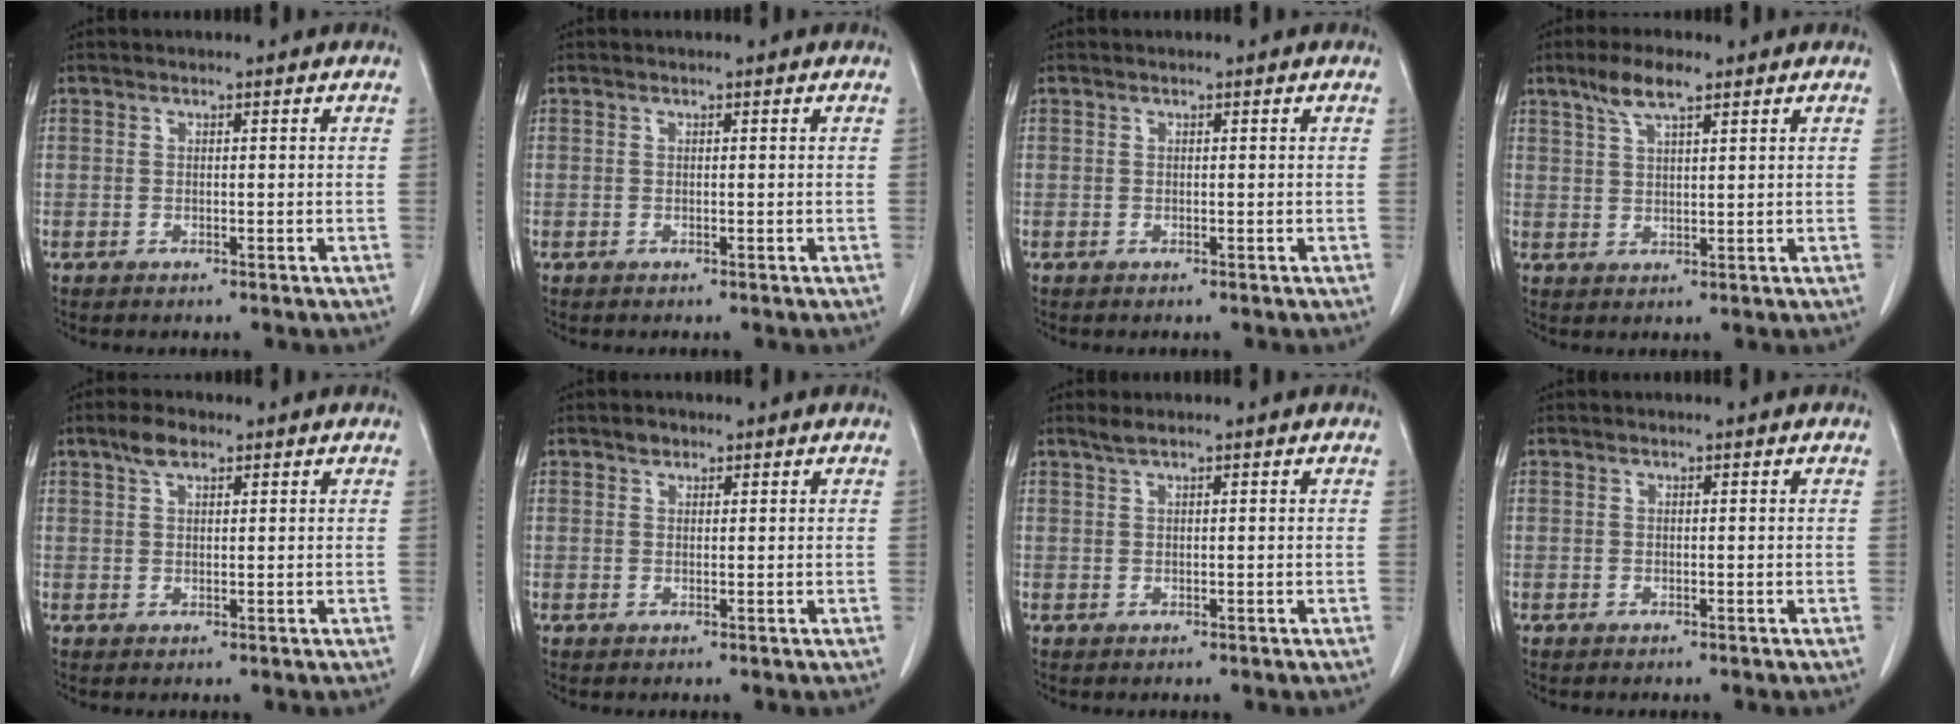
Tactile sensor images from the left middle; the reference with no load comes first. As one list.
[{"total": 0.0}, {"total": 0.0}, {"total": 5.1, "force": [3.5, 0.9, 3.7], "torque": [-0.080, 0.007, 0.067]}, {"total": 3.0, "force": [2.0, 1.2, 2.0], "torque": [-0.044, 0.008, 0.039]}, {"total": 1.1, "force": [0.8, 0.7, 0.3], "torque": [-0.006, -0.001, 0.012]}, {"total": 1.1, "force": [0.9, -0.1, 0.7], "torque": [-0.020, 0.007, 0.022]}, {"total": 0.0}]